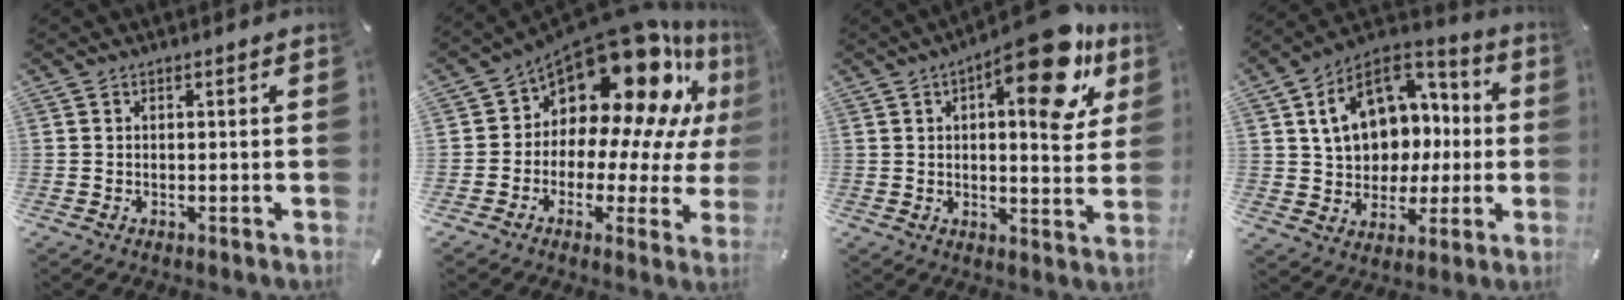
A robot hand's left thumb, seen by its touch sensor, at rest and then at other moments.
{"total": 18.5, "force": [12.3, 9.1, 10.4], "torque": [-0.161, -0.114, 0.208]}
{"total": 18.0, "force": [9.8, 6.2, 13.8], "torque": [-0.184, -0.056, 0.149]}
{"total": 16.6, "force": [3.9, 13.4, 8.9], "torque": [-0.167, -0.009, 0.082]}